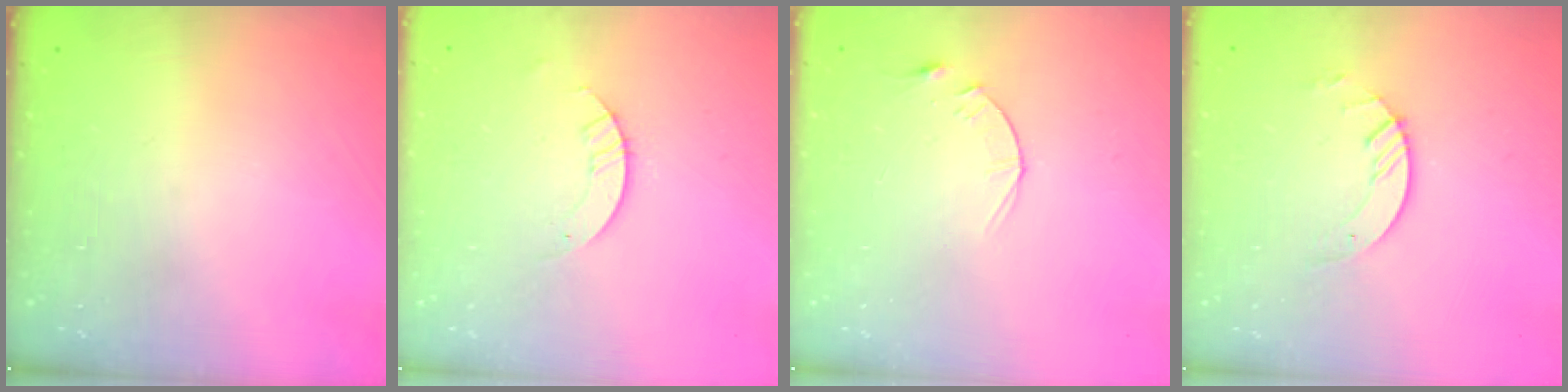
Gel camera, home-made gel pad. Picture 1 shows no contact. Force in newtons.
{"total": 2.8, "press": 2.8, "slide": 0.2}
{"total": 3.1, "press": 3.1, "slide": 0.5}
{"total": 3.6, "press": 3.6, "slide": 0.4}